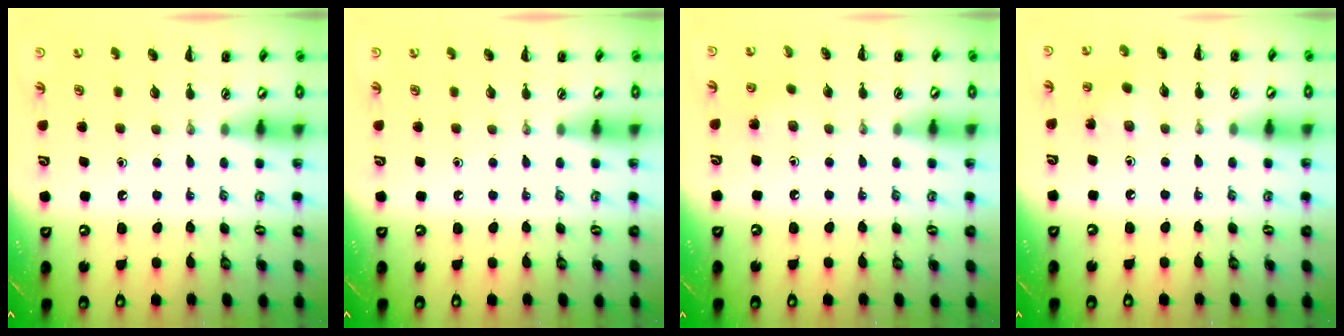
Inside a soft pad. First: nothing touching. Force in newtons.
{"total": 0.0}
{"total": 2.4, "press": 2.2, "slide": 0.9}
{"total": 2.9, "press": 2.7, "slide": 0.9}